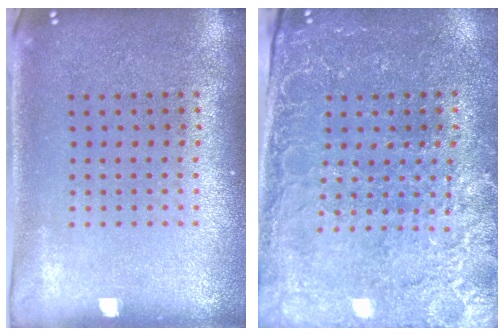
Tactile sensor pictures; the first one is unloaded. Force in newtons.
{"total": 2.9, "press": 2.8, "slide": 0.8}